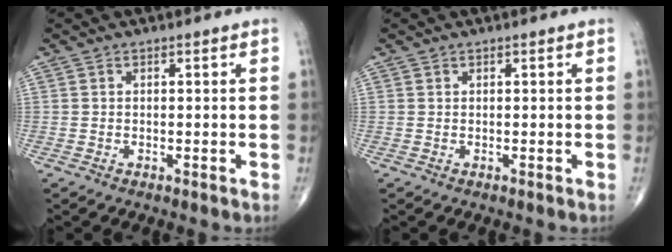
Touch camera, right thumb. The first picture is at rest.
{"total": 0.0}